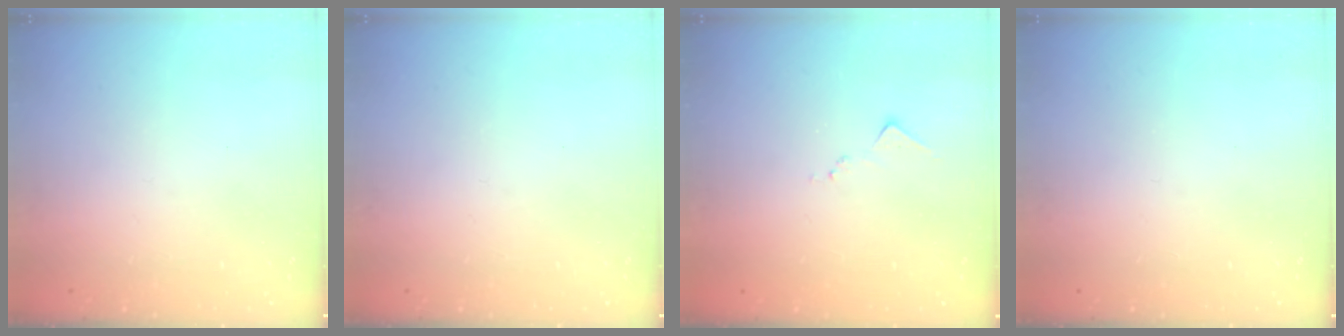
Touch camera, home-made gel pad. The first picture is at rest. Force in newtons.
{"total": 0.0}
{"total": 7.1, "press": 7.0, "slide": 0.8}
{"total": 0.0}